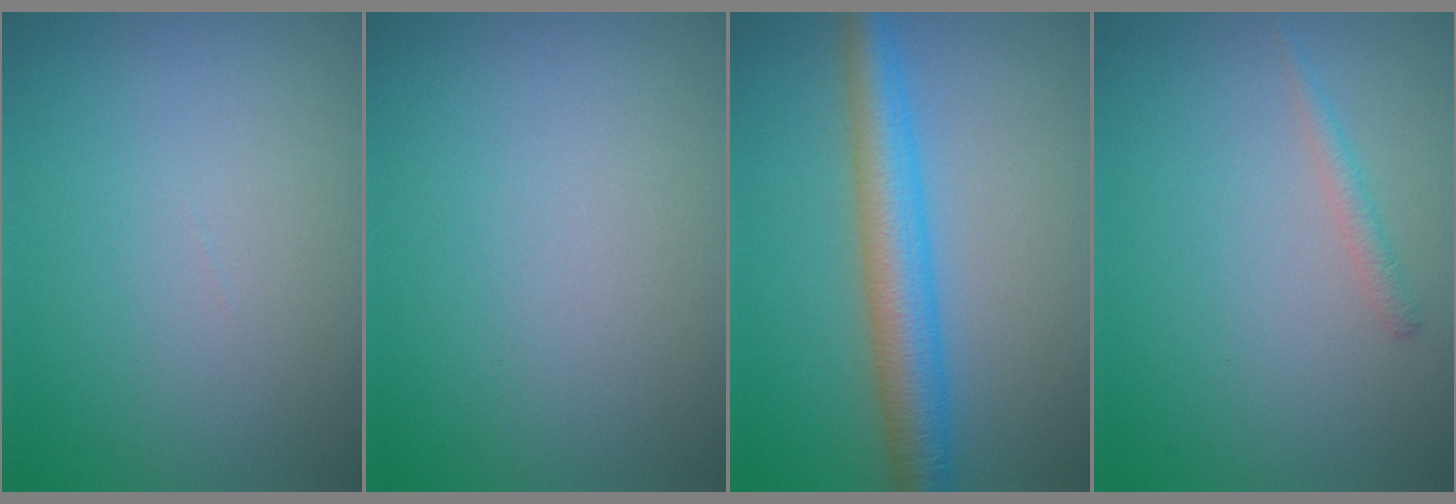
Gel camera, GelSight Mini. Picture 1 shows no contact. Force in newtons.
{"total": 0.0}
{"total": 5.3, "press": 5.3, "slide": 0.2}
{"total": 1.1, "press": 1.1, "slide": 0.0}